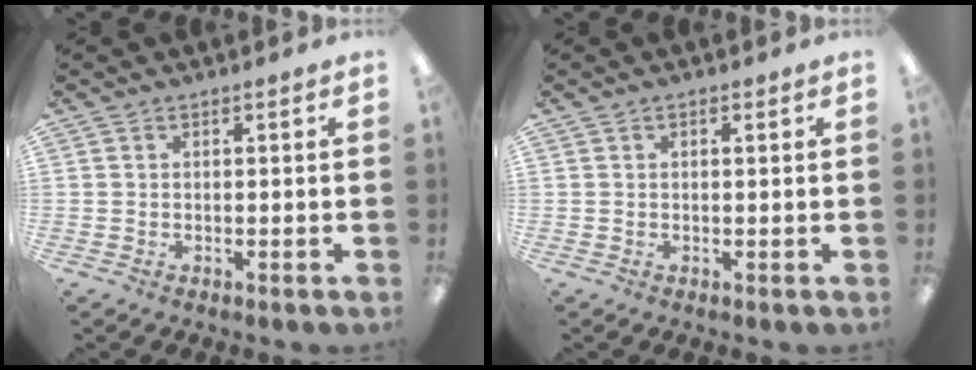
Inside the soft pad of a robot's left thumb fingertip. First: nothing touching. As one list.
[{"total": 0.7, "force": [0.3, 0.3, 0.5], "torque": [-0.004, 0.000, 0.003]}]